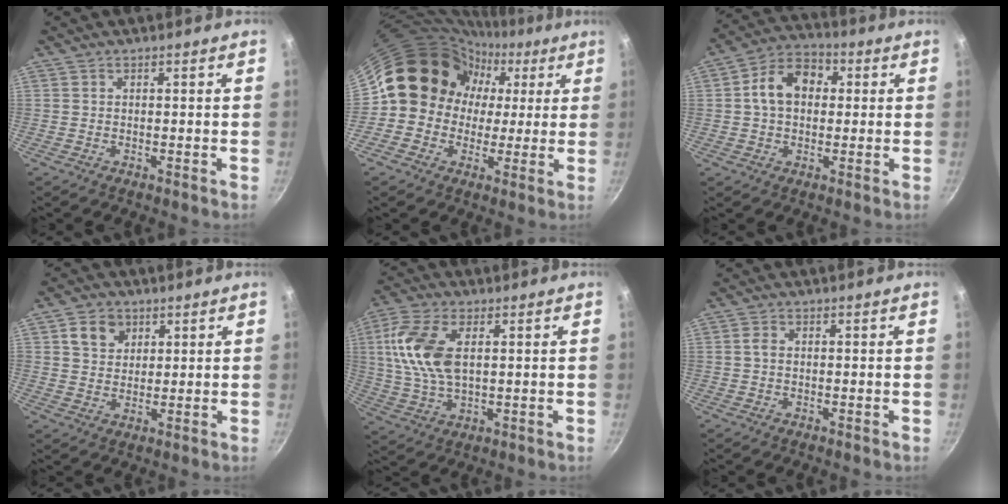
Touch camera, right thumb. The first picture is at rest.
{"total": 15.0, "force": [1.5, 13.7, 6.0], "torque": [-0.044, 0.031, 0.009]}
{"total": 10.4, "force": [1.3, 7.7, 6.9], "torque": [-0.086, 0.027, 0.004]}
{"total": 5.9, "force": [2.5, 4.8, 2.5], "torque": [-0.019, -0.001, 0.043]}
{"total": 12.8, "force": [2.6, 7.0, 10.5], "torque": [-0.209, 0.002, 0.046]}
{"total": 1.4, "force": [0.1, 1.0, 1.0], "torque": [-0.020, 0.003, -0.001]}